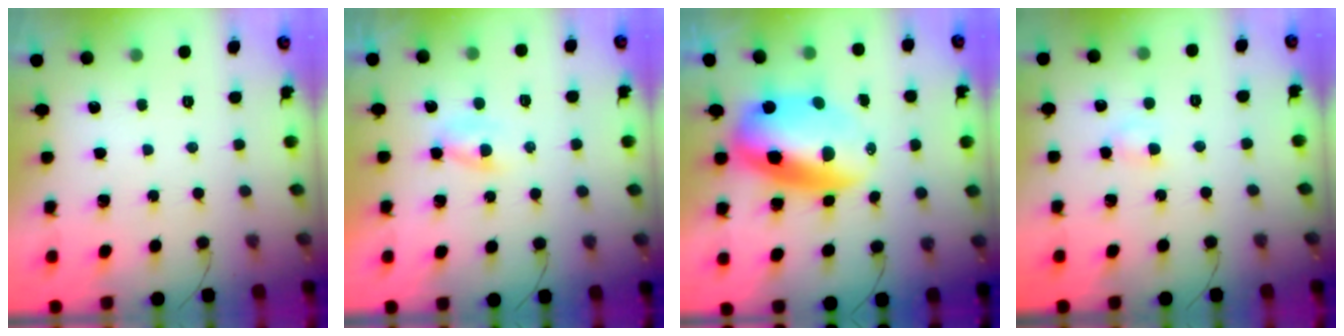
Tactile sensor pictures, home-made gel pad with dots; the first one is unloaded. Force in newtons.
{"total": 1.4, "press": 1.3, "slide": 0.7}
{"total": 13.3, "press": 12.8, "slide": 3.6}
{"total": 2.7, "press": 2.4, "slide": 1.2}